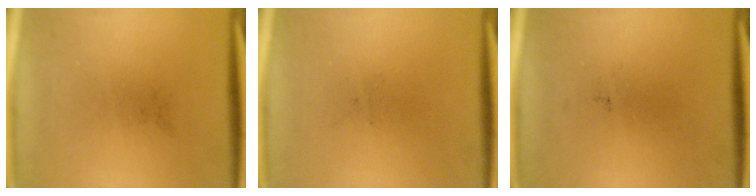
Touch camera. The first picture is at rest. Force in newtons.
{"total": 0.0}
{"total": 0.0}